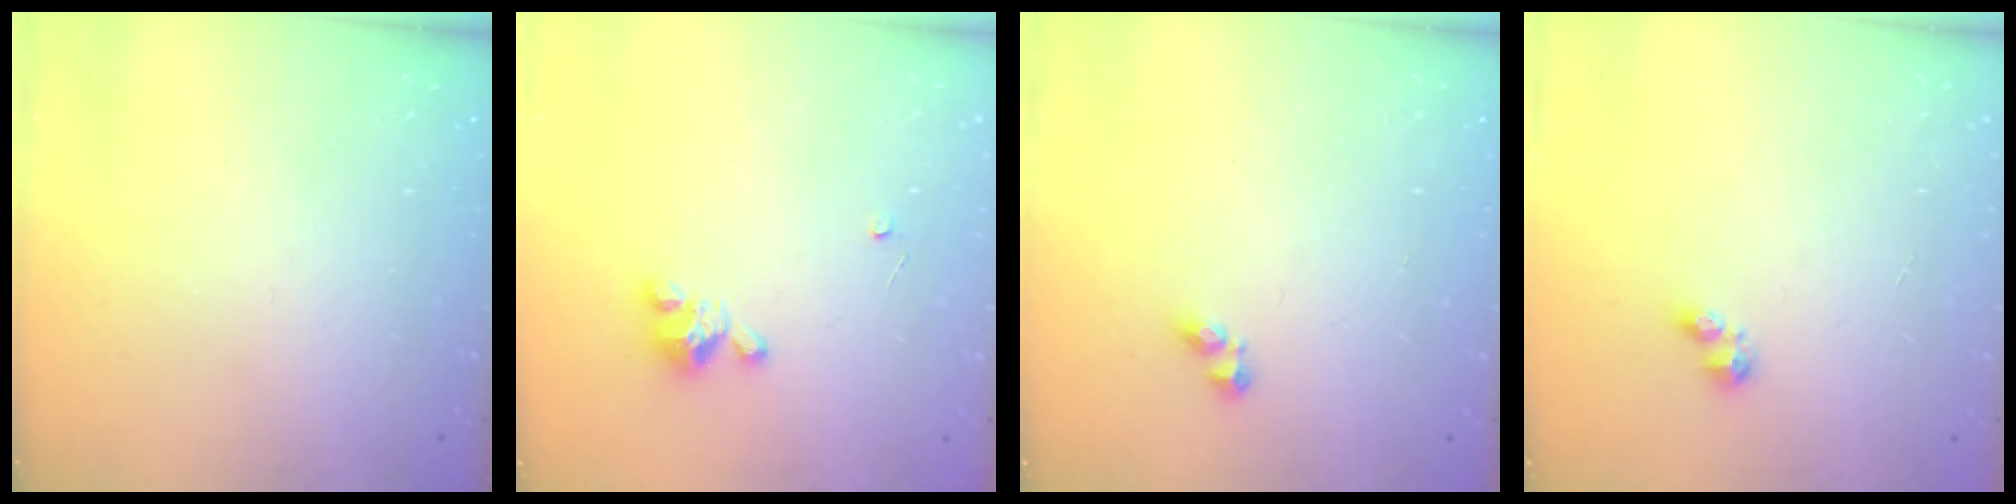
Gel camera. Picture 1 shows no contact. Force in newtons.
{"total": 3.5, "press": 3.5, "slide": 0.2}
{"total": 2.8, "press": 2.8, "slide": 0.3}
{"total": 3.2, "press": 3.2, "slide": 0.4}